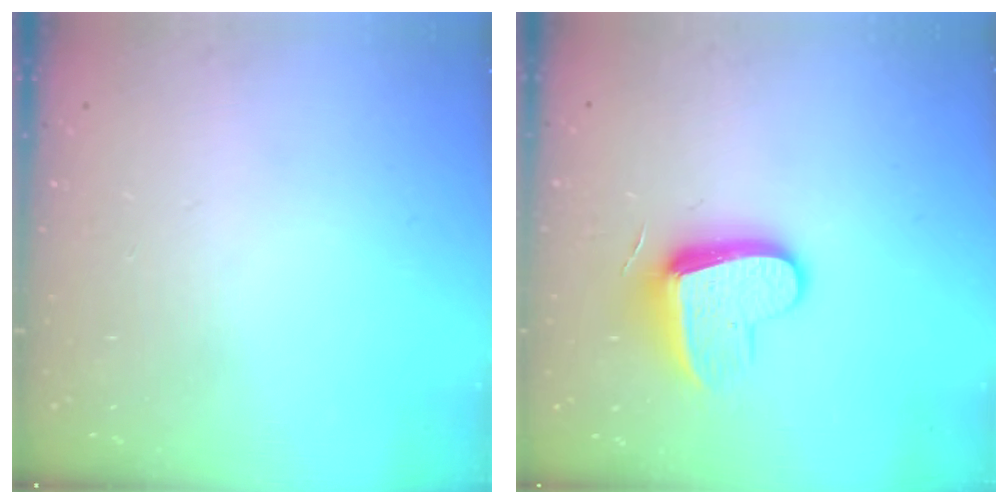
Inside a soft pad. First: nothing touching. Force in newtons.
{"total": 11.6, "press": 11.6, "slide": 0.5}